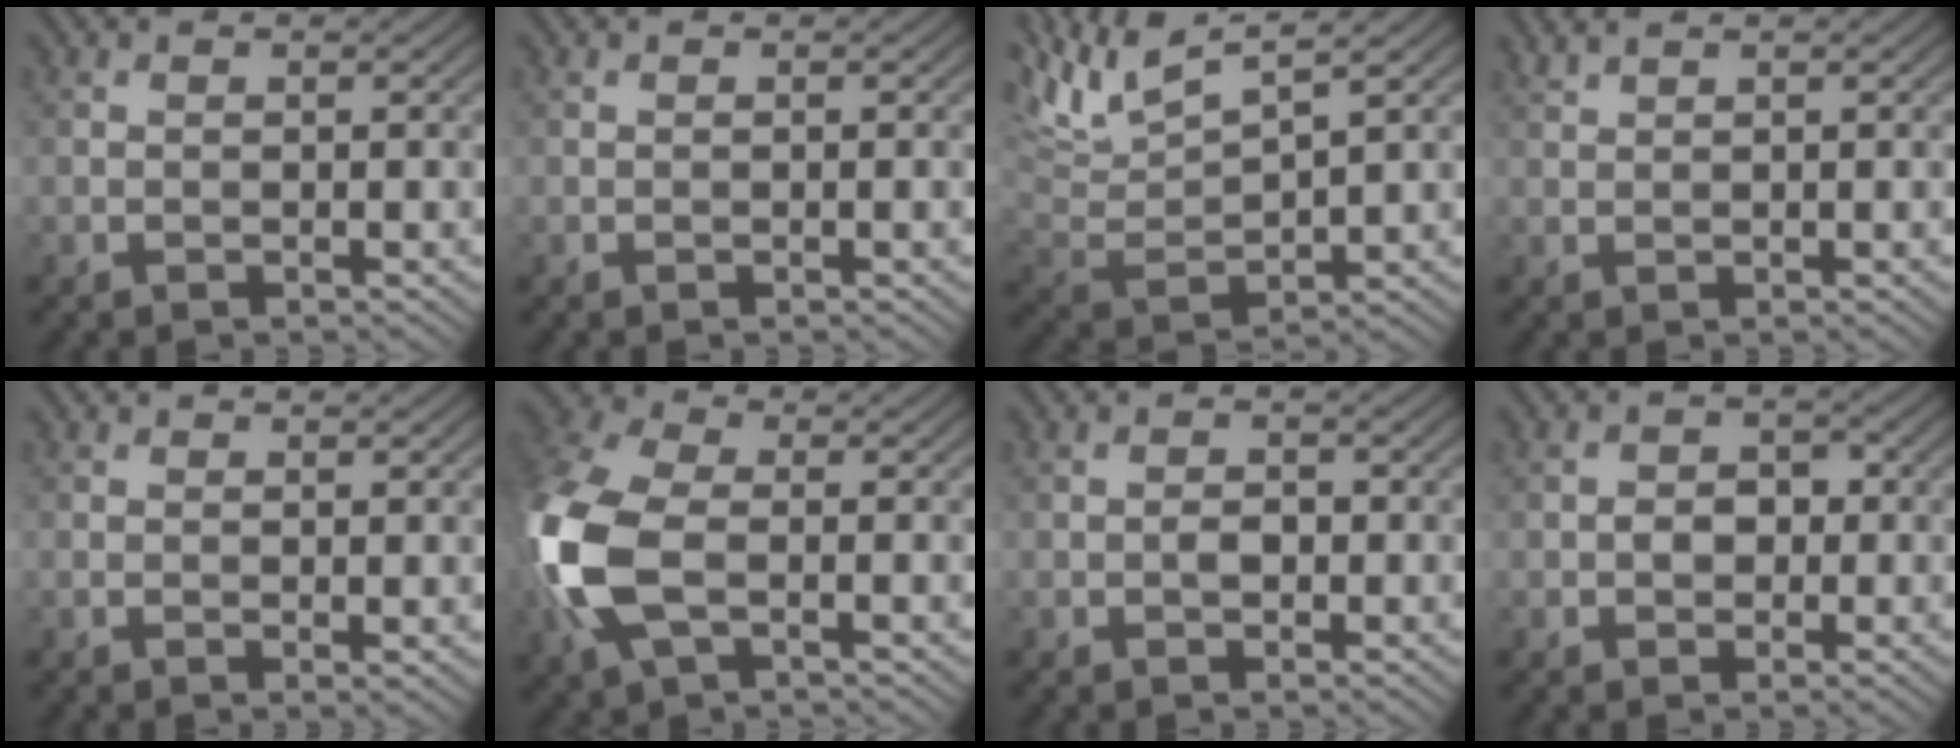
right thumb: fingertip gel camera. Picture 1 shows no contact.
{"total": 0.0}
{"total": 10.2, "force": [6.6, 2.5, 7.4], "torque": [-0.166, 0.022, 0.132]}
{"total": 1.2, "force": [1.1, 0.0, 0.5], "torque": [-0.019, 0.006, 0.022]}
{"total": 1.1, "force": [0.3, 0.2, 1.0], "torque": [-0.019, -0.004, 0.005]}
{"total": 12.7, "force": [-2.0, 7.5, 10.0], "torque": [-0.293, -0.005, -0.050]}
{"total": 1.3, "force": [-0.4, 0.8, 1.0], "torque": [-0.017, 0.002, -0.010]}
{"total": 2.3, "force": [-0.4, 1.9, 1.3], "torque": [-0.021, -0.002, -0.012]}